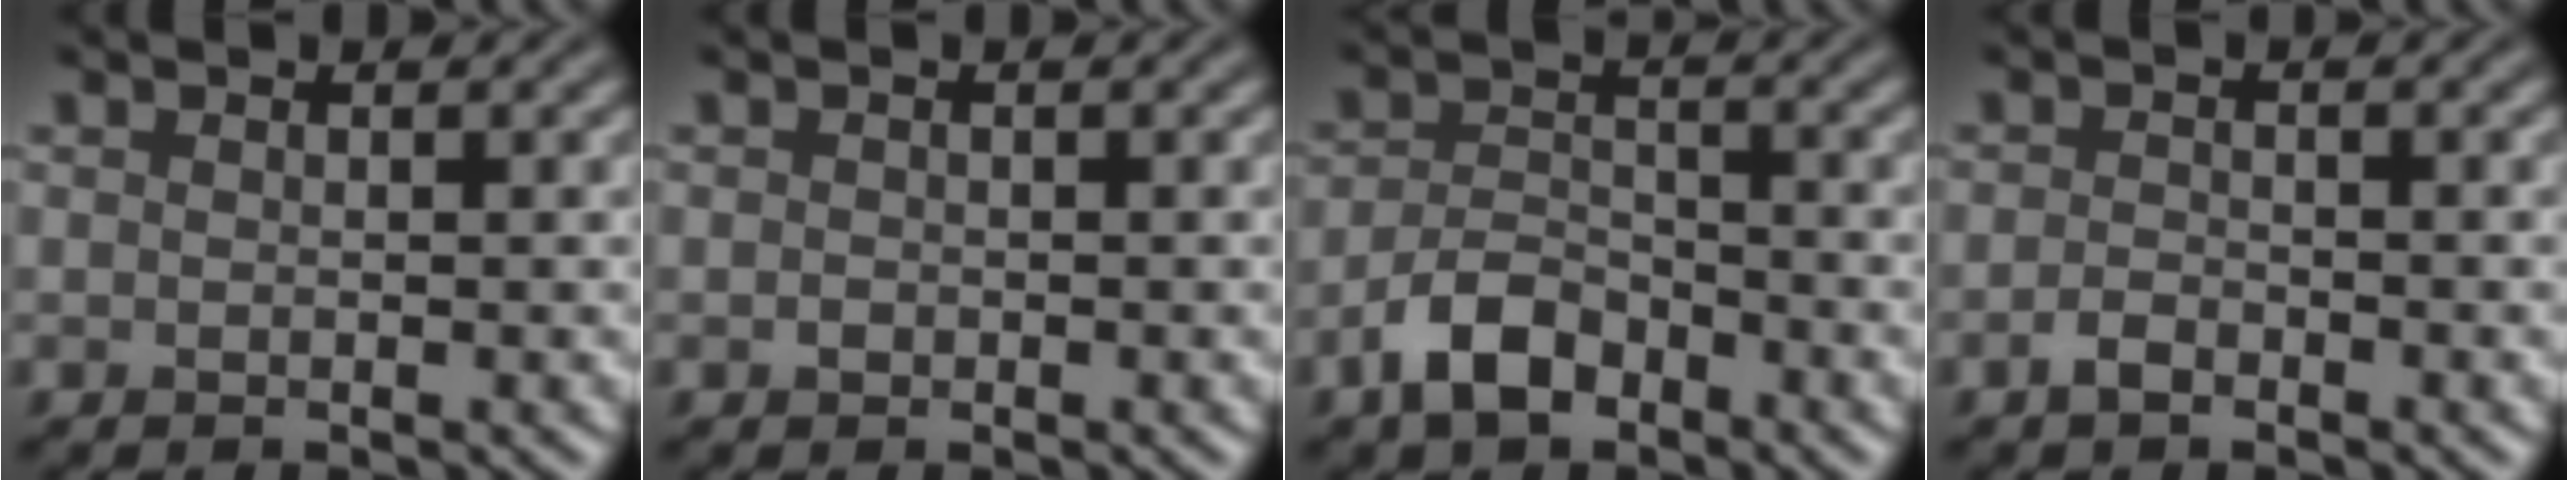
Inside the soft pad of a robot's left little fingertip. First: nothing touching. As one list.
[{"total": 0.6, "force": [-0.2, 0.5, 0.2], "torque": [-0.002, 0.000, -0.007]}, {"total": 3.8, "force": [-2.7, 1.9, 2.0], "torque": [-0.037, 0.003, -0.057]}, {"total": 1.4, "force": [-1.1, 0.6, 0.6], "torque": [-0.012, 0.002, -0.024]}]